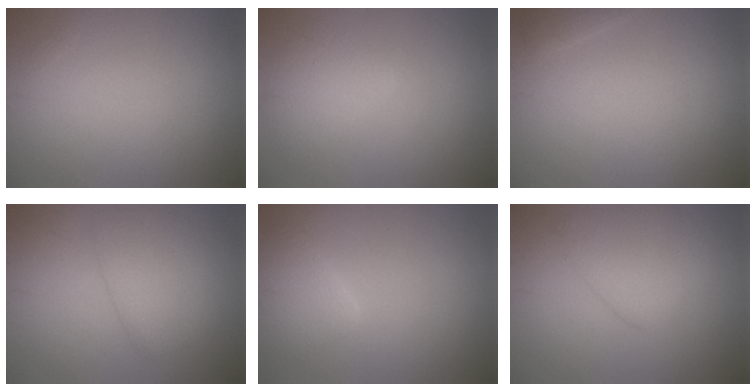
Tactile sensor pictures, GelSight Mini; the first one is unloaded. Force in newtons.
{"total": 3.0, "press": 3.0, "slide": 0.2}
{"total": 0.8, "press": 0.8, "slide": 0.1}
{"total": 3.4, "press": 3.4, "slide": 0.3}
{"total": 2.4, "press": 2.4, "slide": 0.2}
{"total": 3.2, "press": 3.2, "slide": 0.1}